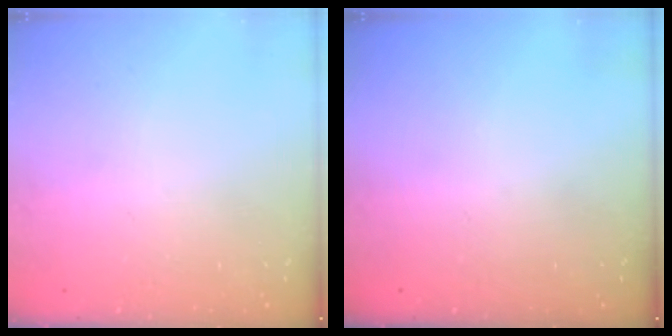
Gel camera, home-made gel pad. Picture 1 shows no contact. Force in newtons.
{"total": 0.0}